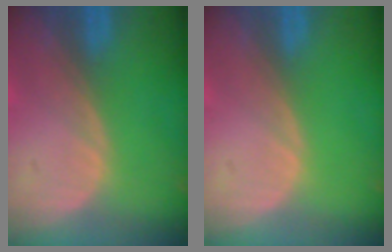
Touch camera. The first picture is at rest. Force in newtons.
{"total": 0.0}